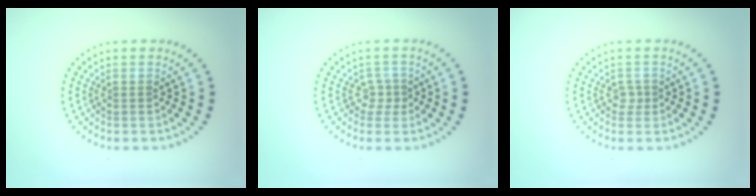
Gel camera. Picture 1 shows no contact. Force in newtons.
{"total": 1.5, "press": 1.0, "slide": 1.2}
{"total": 0.9, "press": 0.7, "slide": 0.5}